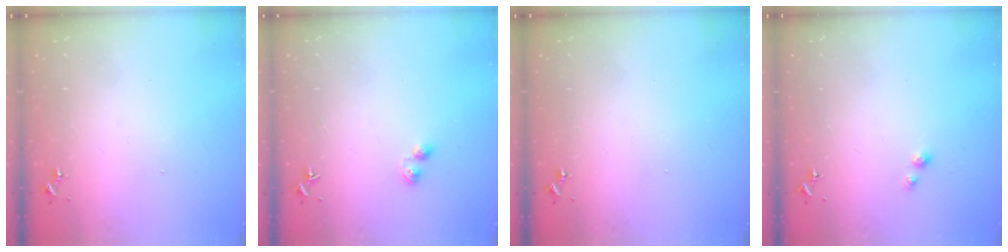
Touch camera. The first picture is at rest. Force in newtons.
{"total": 4.0, "press": 4.0, "slide": 0.4}
{"total": 0.0}
{"total": 2.6, "press": 2.6, "slide": 0.6}